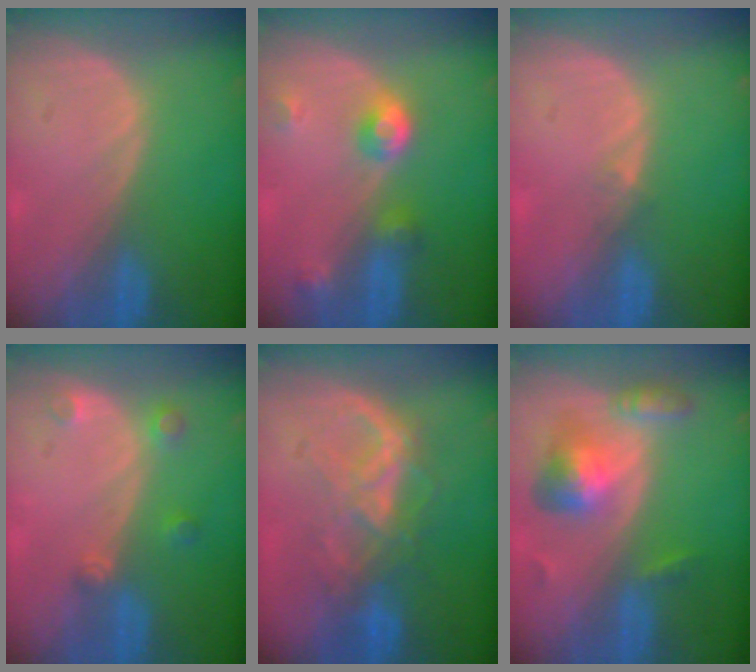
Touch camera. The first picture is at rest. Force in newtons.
{"total": 4.9, "press": 4.4, "slide": 2.1}
{"total": 0.9, "press": 0.7, "slide": 0.6}
{"total": 2.6, "press": 2.6, "slide": 0.3}
{"total": 6.8, "press": 6.8, "slide": 0.7}
{"total": 6.5, "press": 6.0, "slide": 2.5}